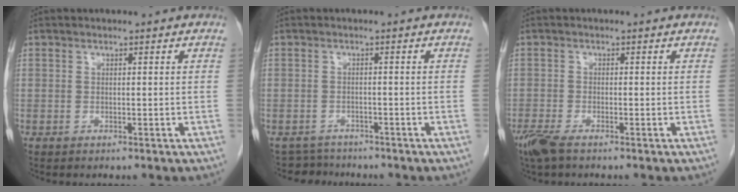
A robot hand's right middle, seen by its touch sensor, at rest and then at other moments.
{"total": 3.4, "force": [-3.0, 1.1, -0.9], "torque": [0.012, -0.005, -0.051]}
{"total": 3.7, "force": [-2.7, 0.9, 2.4], "torque": [-0.055, -0.009, -0.050]}